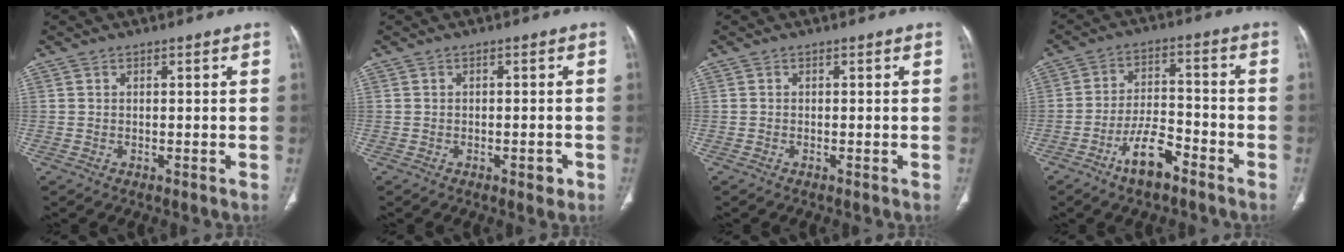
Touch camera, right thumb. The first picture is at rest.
{"total": 2.2, "force": [-1.1, 1.1, 1.6], "torque": [-0.016, 0.003, -0.012]}
{"total": 0.0}
{"total": 8.8, "force": [-5.6, 3.5, 5.8], "torque": [-0.102, 0.036, -0.099]}